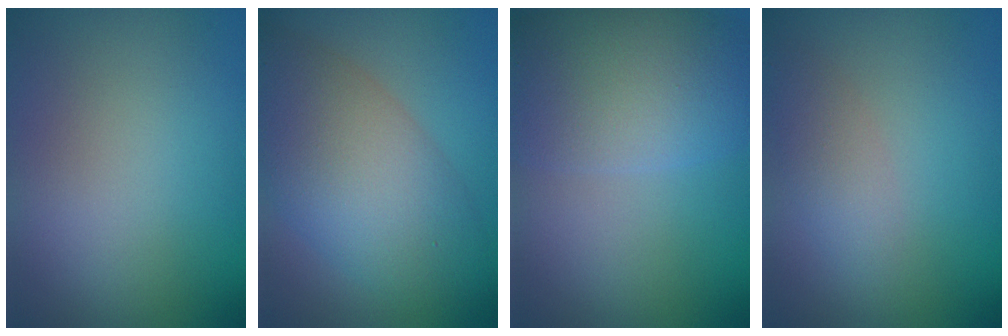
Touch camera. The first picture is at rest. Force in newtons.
{"total": 8.5, "press": 8.5, "slide": 0.0}
{"total": 8.4, "press": 8.4, "slide": 0.6}
{"total": 1.8, "press": 1.8, "slide": 0.1}